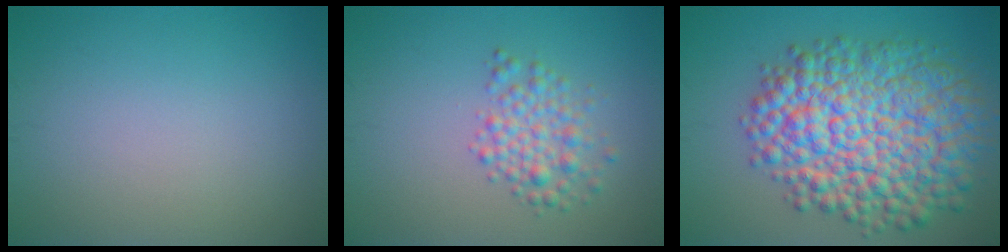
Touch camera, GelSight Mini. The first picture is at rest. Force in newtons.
{"total": 2.9, "press": 2.9, "slide": 0.1}
{"total": 12.5, "press": 12.4, "slide": 0.3}